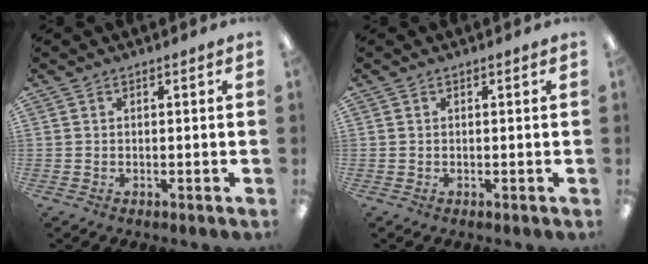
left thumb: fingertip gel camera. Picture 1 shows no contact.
{"total": 0.0}